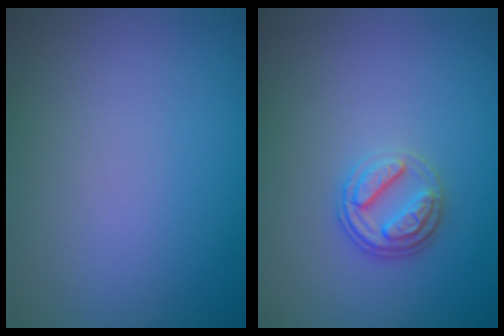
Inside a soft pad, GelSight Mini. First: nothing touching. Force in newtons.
{"total": 2.8, "press": 2.6, "slide": 1.1}